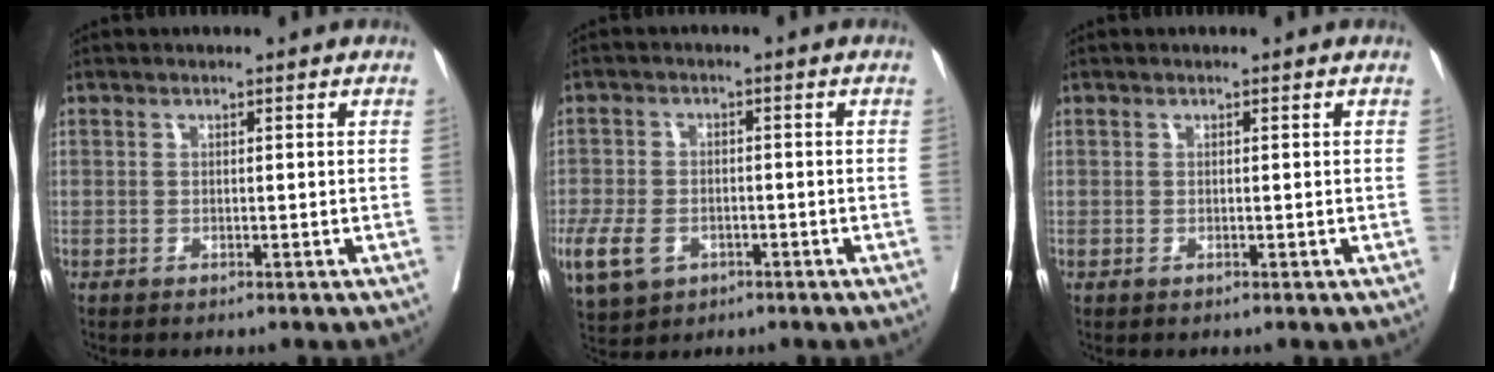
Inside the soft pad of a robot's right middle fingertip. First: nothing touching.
{"total": 16.0, "force": [-6.9, 12.0, 8.0], "torque": [-0.248, -0.007, -0.108]}
{"total": 0.0}